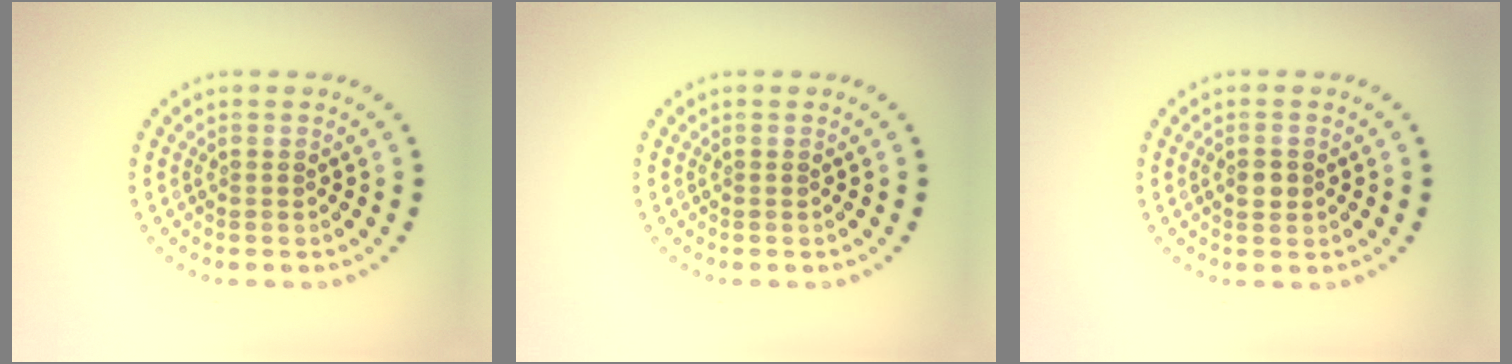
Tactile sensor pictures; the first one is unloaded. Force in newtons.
{"total": 0.0}
{"total": 1.5, "press": 1.5, "slide": 0.2}